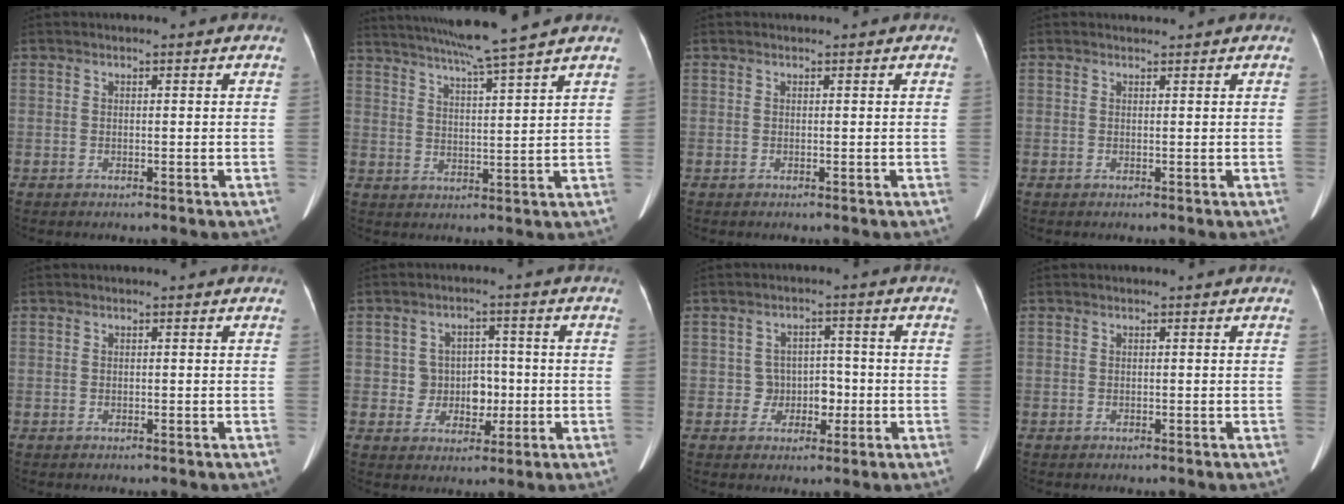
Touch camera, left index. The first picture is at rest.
{"total": 12.1, "force": [10.4, -2.1, 5.8], "torque": [-0.103, -0.003, 0.160]}
{"total": 0.0}
{"total": 0.7, "force": [0.7, -0.1, -0.1], "torque": [-0.008, 0.004, 0.013]}
{"total": 0.0}
{"total": 5.3, "force": [-0.4, 4.8, 2.3], "torque": [-0.031, 0.015, -0.001]}
{"total": 4.1, "force": [-0.9, 3.6, 1.6], "torque": [-0.015, 0.013, -0.011]}
{"total": 0.0}